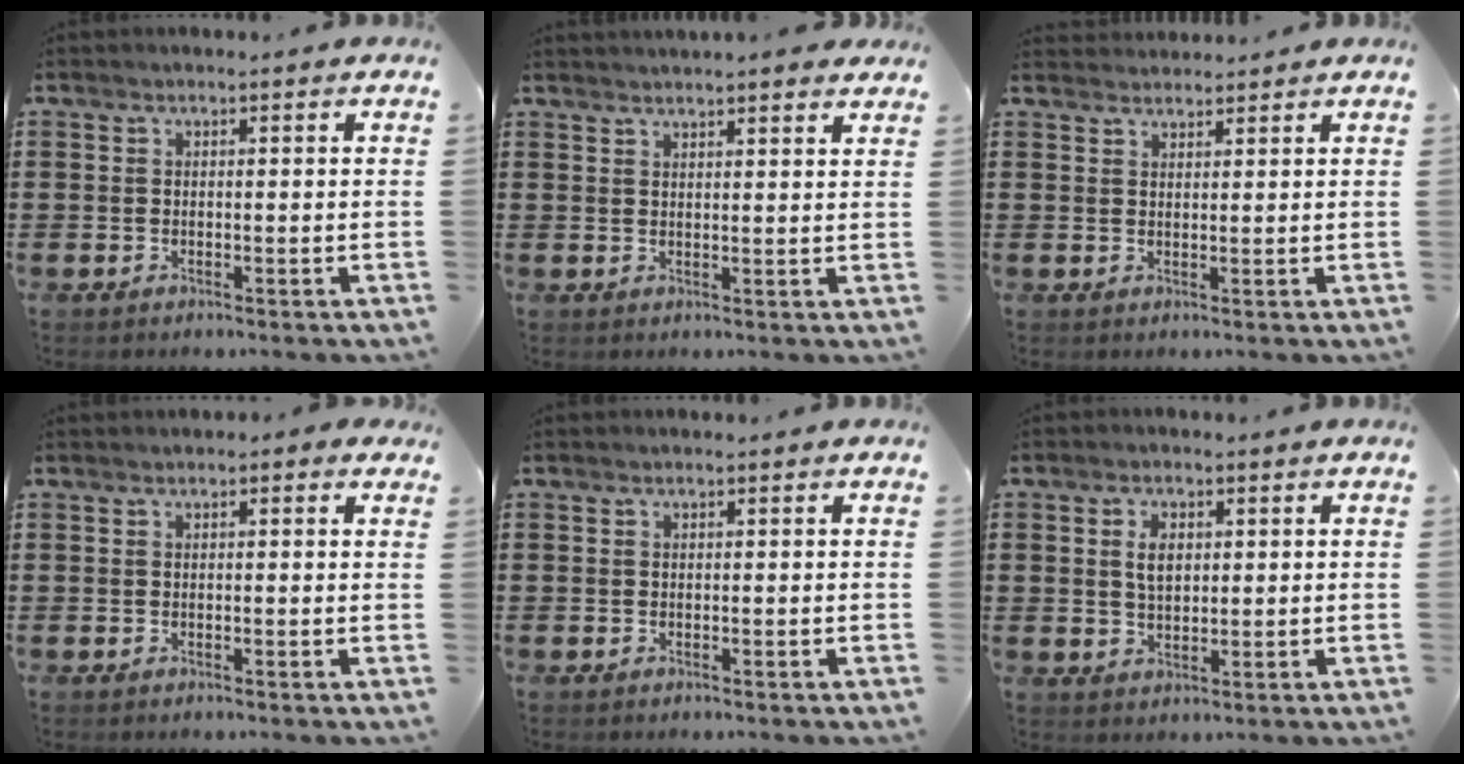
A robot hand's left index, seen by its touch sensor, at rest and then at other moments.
{"total": 2.2, "force": [2.2, -0.1, 0.4], "torque": [-0.013, -0.002, 0.042]}
{"total": 1.7, "force": [1.6, 0.2, -0.2], "torque": [-0.001, 0.001, 0.033]}
{"total": 0.5, "force": [0.2, 0.3, 0.4], "torque": [-0.008, 0.006, 0.003]}
{"total": 0.0}
{"total": 3.5, "force": [0.9, 2.1, 2.7], "torque": [-0.050, 0.007, 0.013]}